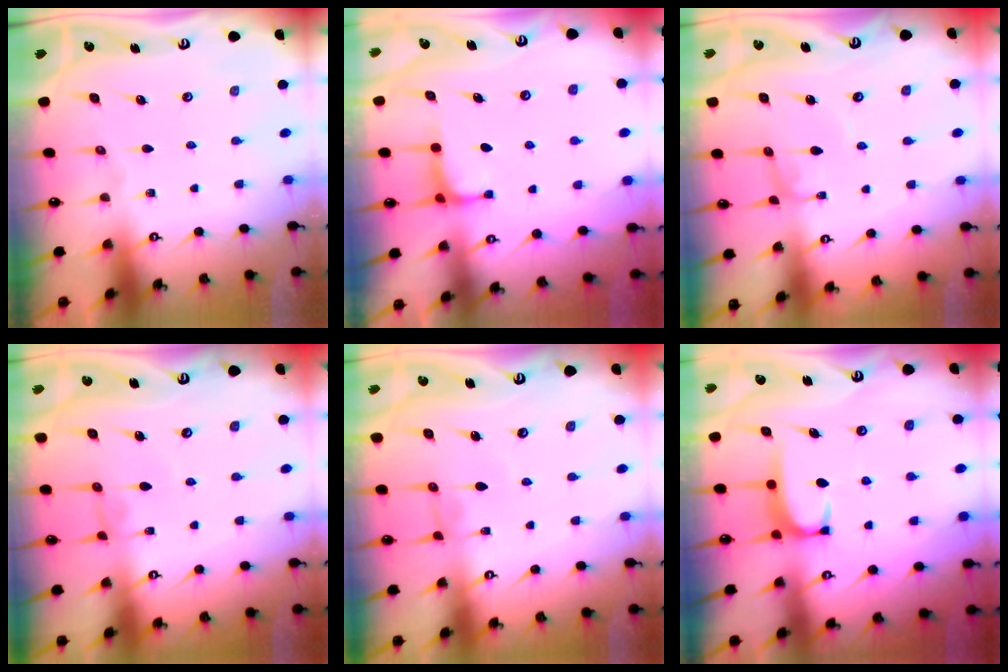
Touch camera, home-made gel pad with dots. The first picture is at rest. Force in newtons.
{"total": 2.6, "press": 2.6, "slide": 0.2}
{"total": 1.9, "press": 1.9, "slide": 0.0}
{"total": 0.8, "press": 0.6, "slide": 0.5}
{"total": 0.8, "press": 0.7, "slide": 0.5}
{"total": 1.7, "press": 1.6, "slide": 0.5}